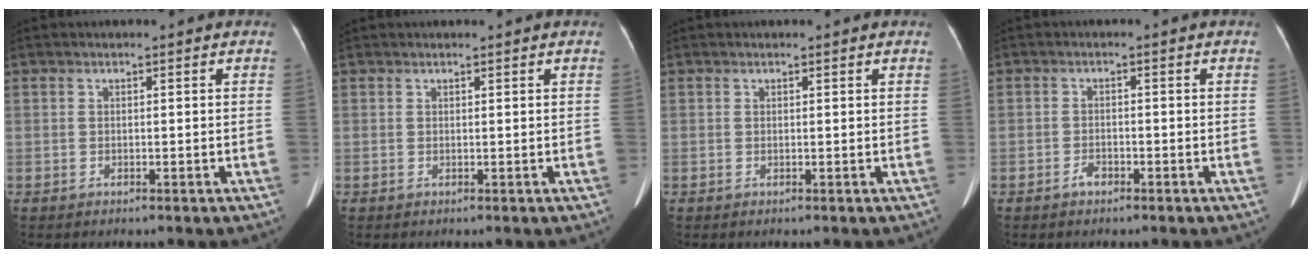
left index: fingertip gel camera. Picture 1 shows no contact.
{"total": 0.7, "force": [0.6, 0.2, 0.0], "torque": [-0.006, 0.017, 0.013]}
{"total": 0.6, "force": [0.6, 0.1, 0.1], "torque": [-0.007, 0.009, 0.007]}
{"total": 1.5, "force": [-1.1, 0.8, 0.6], "torque": [-0.012, 0.002, -0.018]}